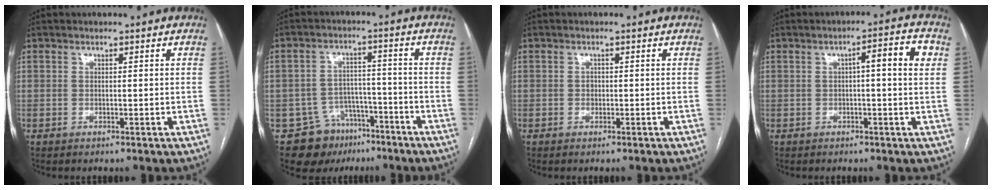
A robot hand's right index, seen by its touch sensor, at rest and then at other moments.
{"total": 9.8, "force": [-6.4, 7.1, 2.0], "torque": [-0.029, 0.031, -0.093]}
{"total": 0.8, "force": [-0.2, 0.7, 0.4], "torque": [-0.005, 0.003, -0.003]}
{"total": 5.7, "force": [1.0, 0.6, 5.6], "torque": [-0.078, 0.019, 0.009]}